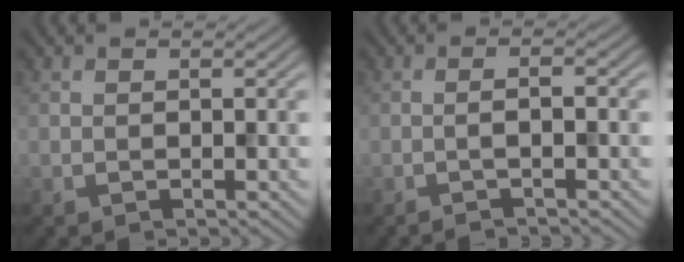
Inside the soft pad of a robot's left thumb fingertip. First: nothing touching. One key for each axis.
{"total": 1.9, "fx": -0.9, "fy": -0.1, "fz": 1.7, "tx": -0.028, "ty": 0.014, "tz": -0.026}